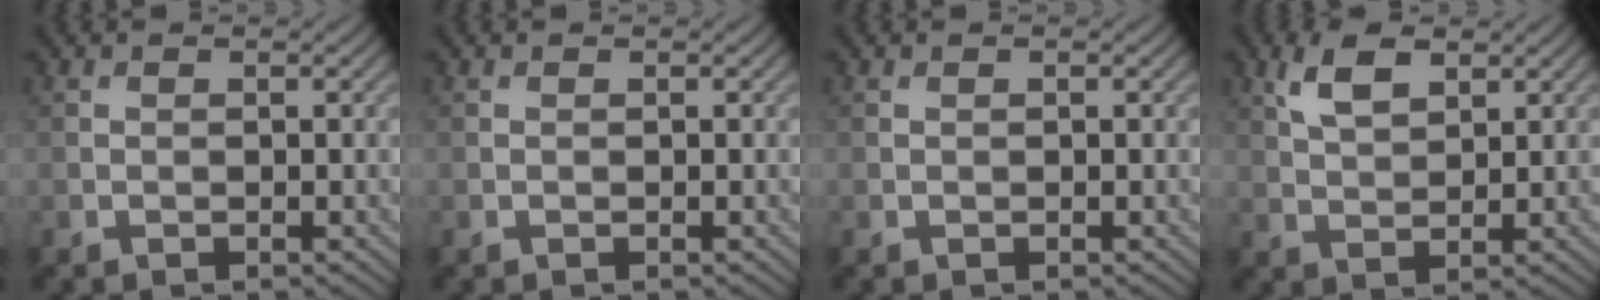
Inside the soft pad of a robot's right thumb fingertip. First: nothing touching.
{"total": 0.0}
{"total": 0.0}
{"total": 4.8, "force": [2.6, 2.3, 3.3], "torque": [-0.078, 0.004, 0.052]}